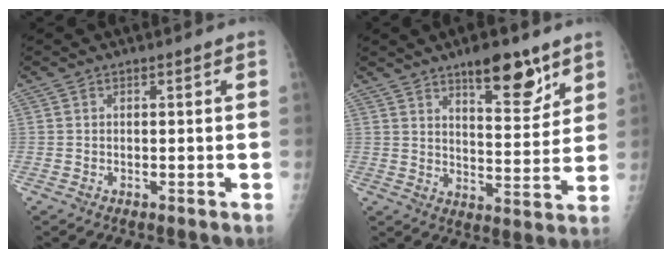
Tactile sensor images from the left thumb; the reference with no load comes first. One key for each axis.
{"total": 11.4, "fx": 7.6, "fy": 4.0, "fz": 7.4, "tx": -0.080, "ty": -0.050, "tz": 0.118}